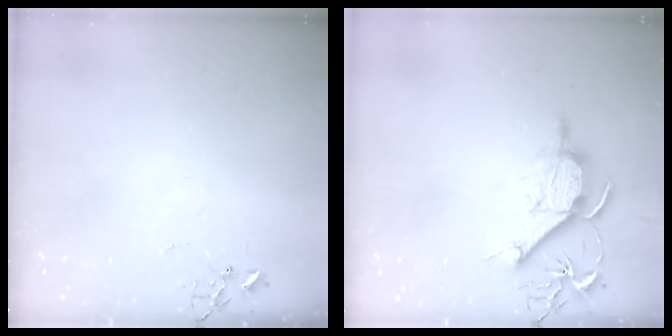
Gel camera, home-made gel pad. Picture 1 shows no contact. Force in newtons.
{"total": 10.6, "press": 10.6, "slide": 0.9}